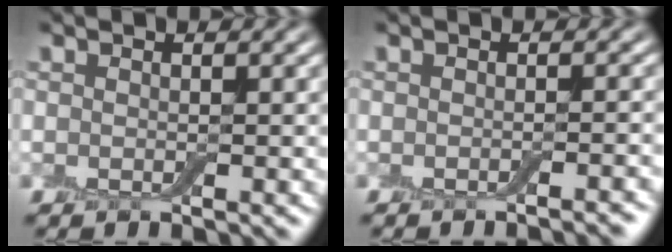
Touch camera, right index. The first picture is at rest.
{"total": 1.6, "force": [-1.1, 0.3, 1.1], "torque": [-0.003, 0.002, -0.018]}